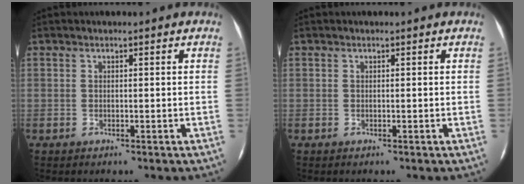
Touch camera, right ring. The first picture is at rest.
{"total": 0.0}